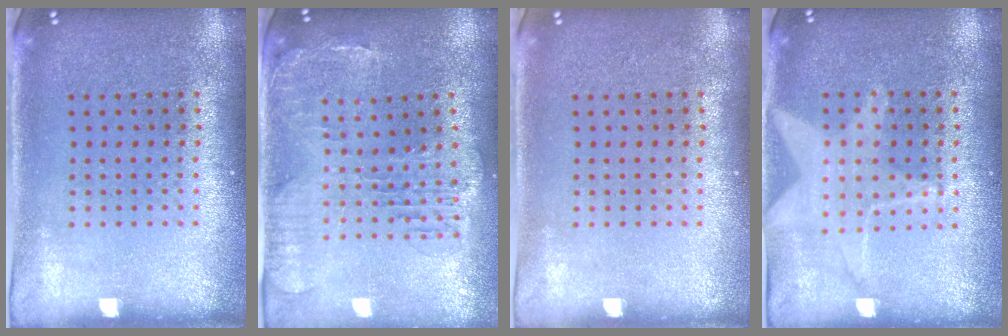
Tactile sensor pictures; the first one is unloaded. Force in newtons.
{"total": 1.6, "press": 1.5, "slide": 0.5}
{"total": 0.0}
{"total": 1.4, "press": 1.4, "slide": 0.4}